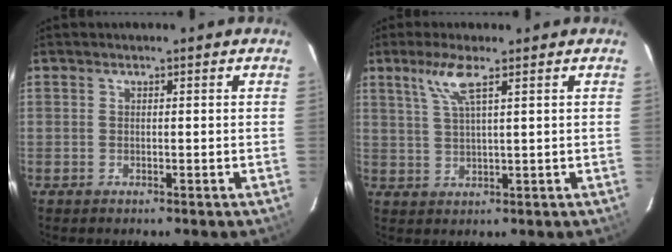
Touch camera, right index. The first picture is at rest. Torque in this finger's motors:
{"motor_torque": [0.25, -0.01, 0.22, 0.09]}